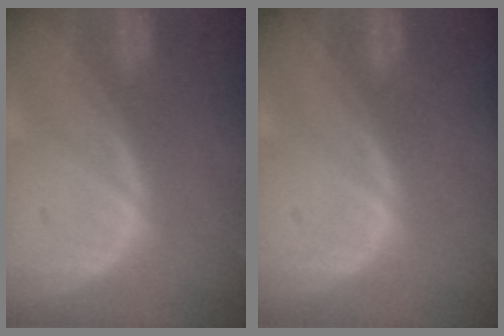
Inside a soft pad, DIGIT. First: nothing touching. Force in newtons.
{"total": 0.0}